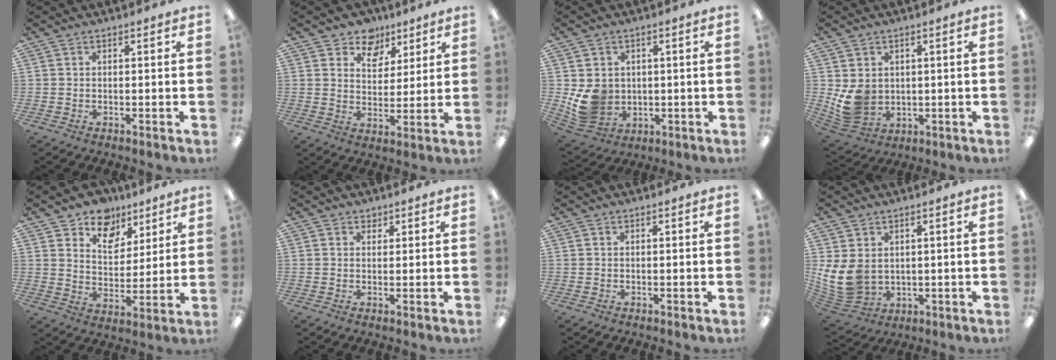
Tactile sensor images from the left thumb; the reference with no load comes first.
{"total": 8.4, "force": [6.1, 5.6, 1.4], "torque": [-0.021, -0.041, 0.111]}
{"total": 8.8, "force": [0.3, 8.0, 3.8], "torque": [-0.083, 0.003, 0.014]}
{"total": 7.7, "force": [0.9, 6.6, 3.8], "torque": [-0.088, -0.001, 0.021]}
{"total": 10.4, "force": [7.7, 6.6, 2.2], "torque": [-0.044, -0.049, 0.145]}
{"total": 1.4, "force": [1.0, 1.0, 0.1], "torque": [0.006, -0.002, 0.017]}
{"total": 0.0}
{"total": 10.4, "force": [1.4, 7.9, 6.6], "torque": [-0.164, -0.015, 0.029]}